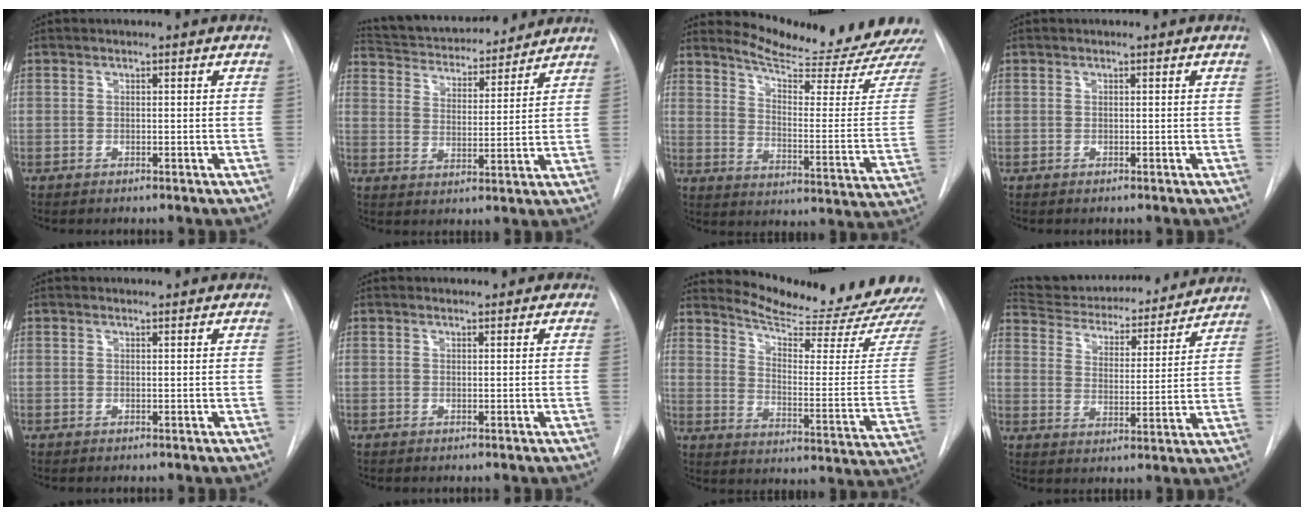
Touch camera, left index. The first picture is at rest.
{"total": 16.4, "force": [15.2, 3.6, 5.0], "torque": [-0.084, 0.015, 0.234]}
{"total": 18.0, "force": [17.4, -1.6, 4.4], "torque": [-0.076, -0.128, 0.223]}
{"total": 0.0}
{"total": 0.9, "force": [0.9, 0.2, 0.1], "torque": [-0.008, 0.008, 0.015]}
{"total": 1.9, "force": [1.5, 1.1, 0.3], "torque": [0.007, 0.010, 0.011]}
{"total": 19.8, "force": [19.1, -0.9, 5.2], "torque": [-0.087, -0.131, 0.244]}
{"total": 23.0, "force": [21.6, 4.7, 6.6], "torque": [-0.098, -0.031, 0.297]}